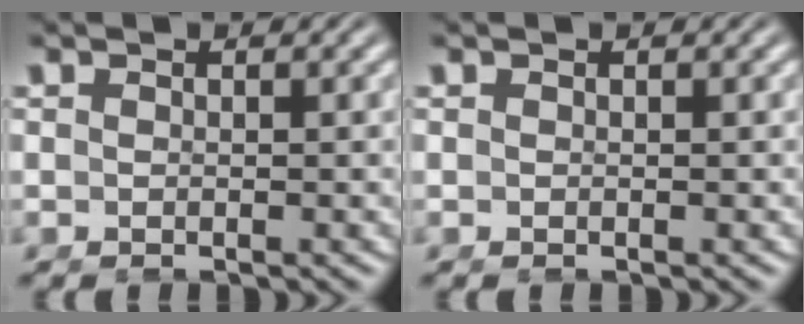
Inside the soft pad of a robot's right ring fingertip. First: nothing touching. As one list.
[{"total": 0.0}]